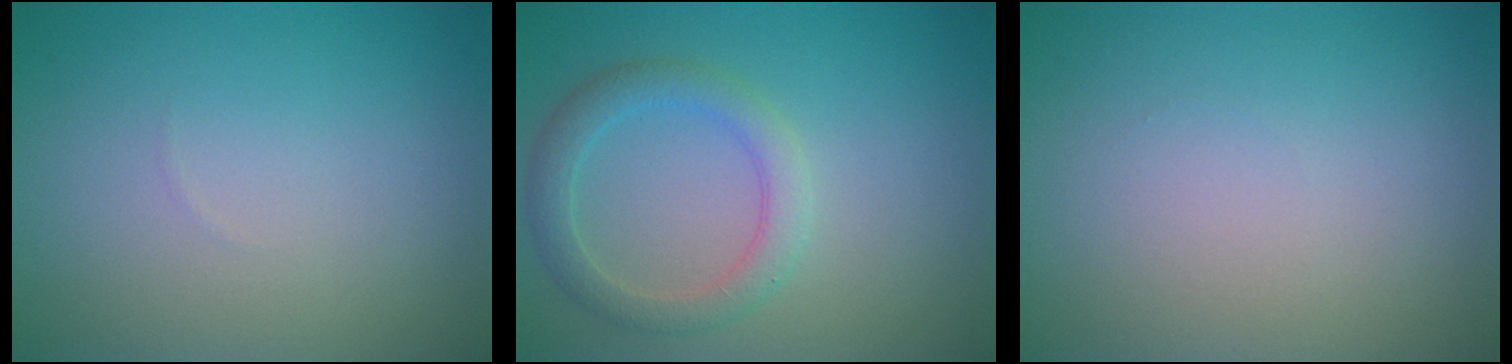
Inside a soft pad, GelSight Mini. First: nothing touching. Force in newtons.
{"total": 3.0, "press": 3.0, "slide": 0.1}
{"total": 0.0}